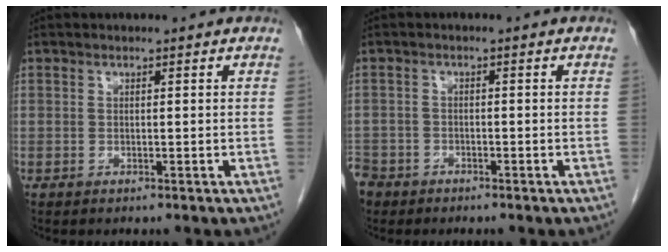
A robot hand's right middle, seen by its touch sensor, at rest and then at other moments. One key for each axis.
{"total": 5.3, "fx": -4.0, "fy": 3.5, "fz": 0.6, "tx": -0.025, "ty": -0.001, "tz": -0.079}